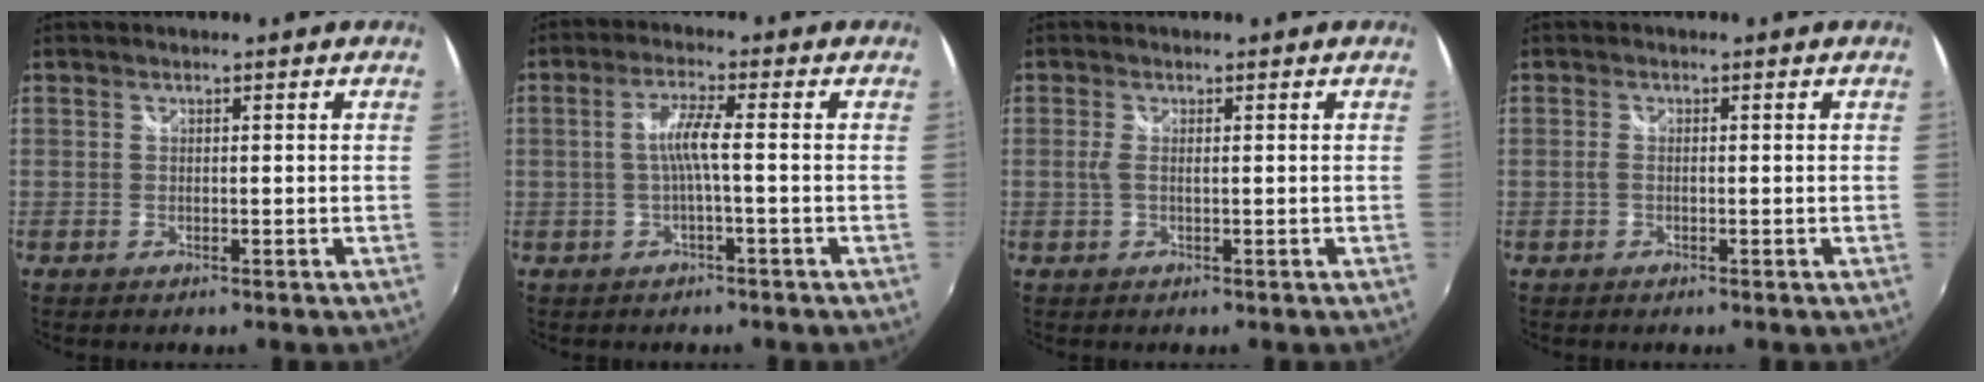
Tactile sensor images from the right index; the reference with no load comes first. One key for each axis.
{"total": 4.1, "fx": -0.8, "fy": -0.4, "fz": 4.0, "tx": -0.084, "ty": 0.003, "tz": -0.013}
{"total": 1.6, "fx": 0.1, "fy": 0.2, "fz": 1.6, "tx": -0.034, "ty": 0.000, "tz": -0.002}
{"total": 1.0, "fx": -0.3, "fy": 0.4, "fz": 0.9, "tx": -0.020, "ty": 0.000, "tz": -0.007}